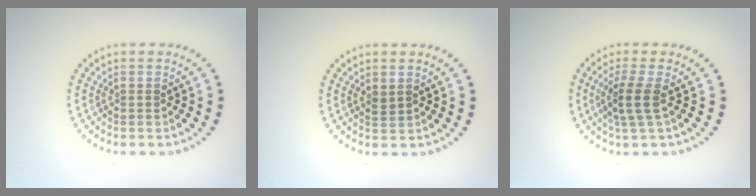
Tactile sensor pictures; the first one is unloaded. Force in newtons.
{"total": 0.9, "press": 0.8, "slide": 0.3}
{"total": 2.5, "press": 2.0, "slide": 1.5}